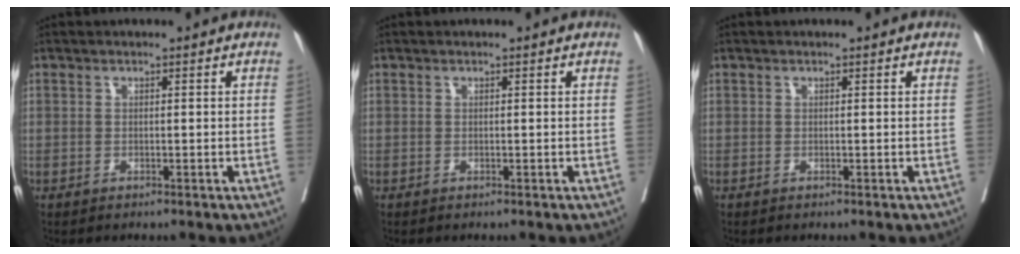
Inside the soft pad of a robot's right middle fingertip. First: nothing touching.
{"total": 0.0}
{"total": 0.0}